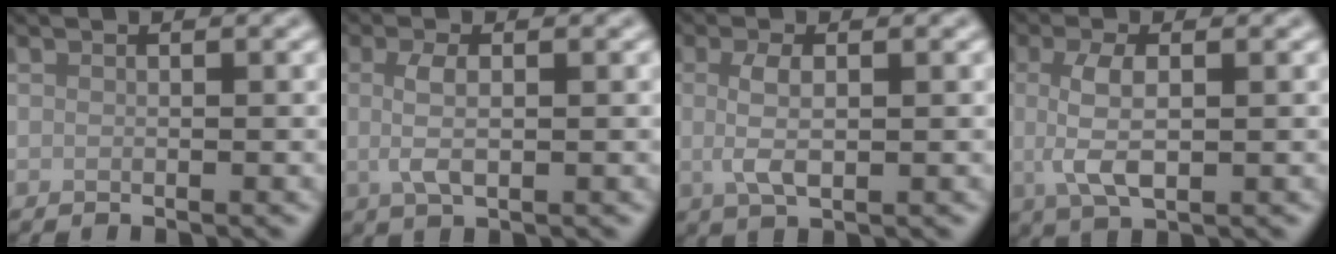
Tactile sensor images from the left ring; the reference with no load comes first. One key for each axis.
{"total": 2.7, "fx": 0.2, "fy": 1.0, "fz": 2.5, "tx": -0.055, "ty": -0.001, "tz": 0.001}
{"total": 2.9, "fx": 0.2, "fy": 1.1, "fz": 2.7, "tx": -0.061, "ty": -0.002, "tz": 0.002}
{"total": 4.0, "fx": 0.2, "fy": 1.5, "fz": 3.7, "tx": -0.081, "ty": -0.001, "tz": 0.003}